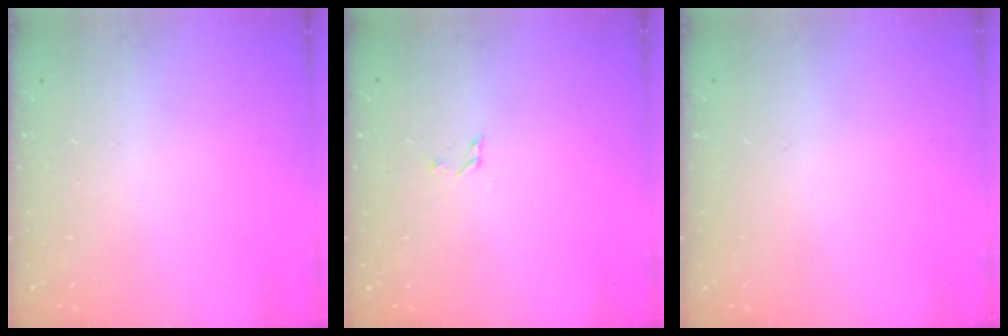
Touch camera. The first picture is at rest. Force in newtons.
{"total": 3.4, "press": 3.4, "slide": 0.3}
{"total": 0.0}